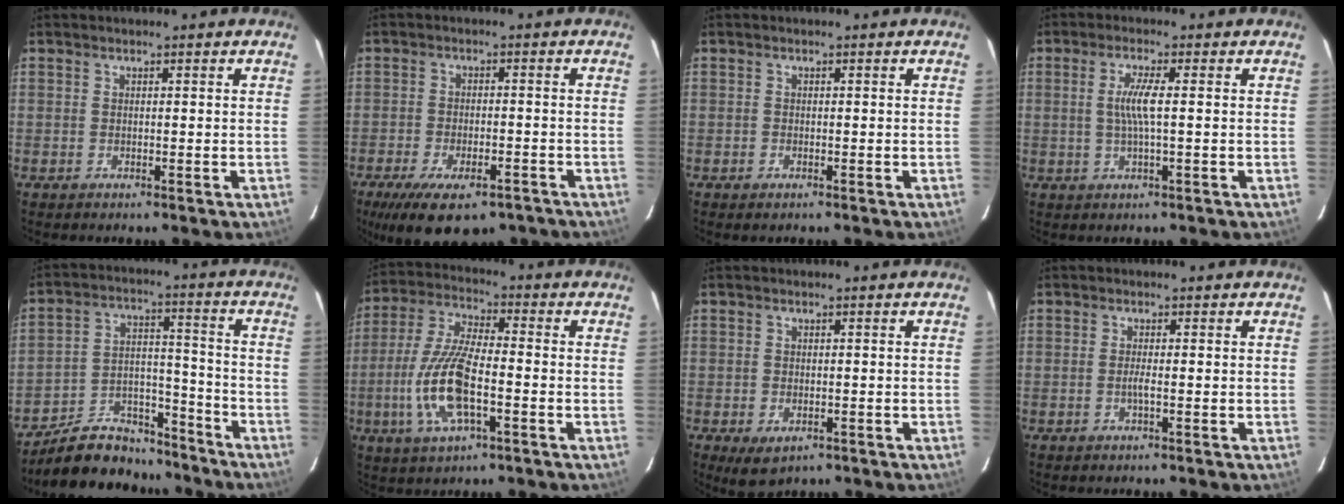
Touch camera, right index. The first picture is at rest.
{"total": 15.1, "force": [-10.3, 6.2, 9.0], "torque": [-0.186, -0.030, -0.151]}
{"total": 0.7, "force": [-0.5, 0.4, 0.3], "torque": [-0.005, -0.001, -0.010]}
{"total": 4.5, "force": [0.1, 0.0, 4.5], "torque": [-0.088, -0.001, 0.004]}
{"total": 14.7, "force": [-12.6, 6.5, 3.9], "torque": [-0.083, 0.045, -0.192]}
{"total": 13.9, "force": [-3.8, 4.5, 12.6], "torque": [-0.268, -0.005, -0.075]}
{"total": 4.3, "force": [-1.9, 2.8, 2.7], "torque": [-0.049, -0.014, -0.025]}
{"total": 1.2, "force": [-0.4, -0.2, 1.1], "torque": [-0.021, -0.001, -0.010]}